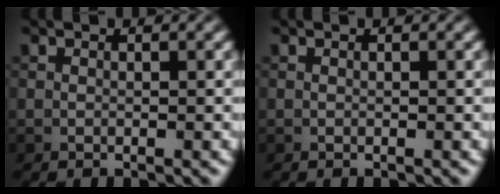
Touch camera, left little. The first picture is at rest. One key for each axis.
{"total": 0.0}